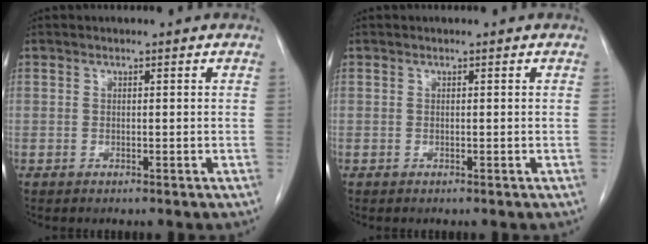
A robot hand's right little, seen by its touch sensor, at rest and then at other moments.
{"total": 0.0}